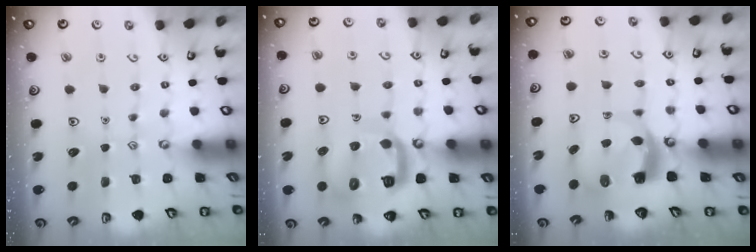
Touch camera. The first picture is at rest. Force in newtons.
{"total": 15.1, "press": 15.0, "slide": 1.8}
{"total": 6.6, "press": 6.5, "slide": 1.2}